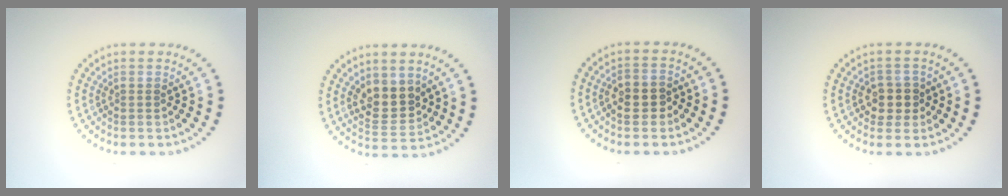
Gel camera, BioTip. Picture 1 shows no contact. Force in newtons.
{"total": 3.4, "press": 3.2, "slide": 1.1}
{"total": 2.6, "press": 2.6, "slide": 0.6}
{"total": 2.5, "press": 2.3, "slide": 0.9}